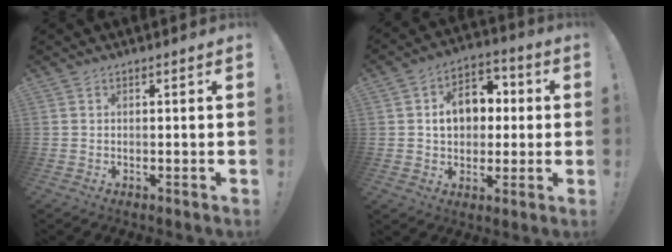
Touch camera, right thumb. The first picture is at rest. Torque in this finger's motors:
{"motor_torque": [0.15, 0.14, 0.03, 0.02, 0.03]}